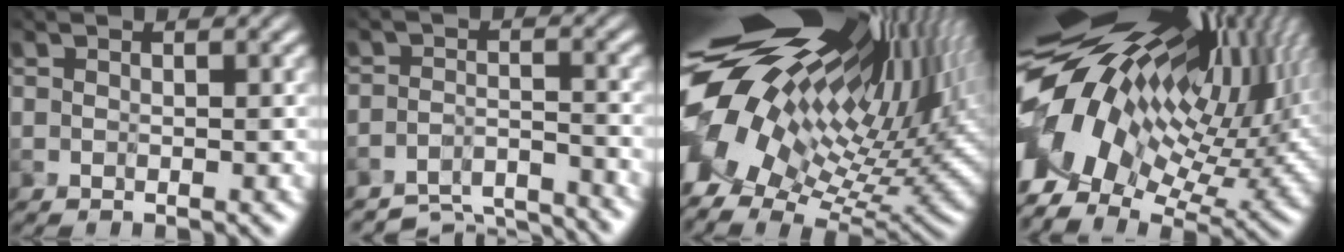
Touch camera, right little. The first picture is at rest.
{"total": 6.7, "force": [-6.4, 1.3, 1.4], "torque": [-0.017, -0.014, -0.097]}
{"total": 19.0, "force": [4.4, 9.8, 15.7], "torque": [-0.265, 0.001, 0.091]}
{"total": 17.8, "force": [2.9, 8.4, 15.4], "torque": [-0.272, -0.007, 0.055]}